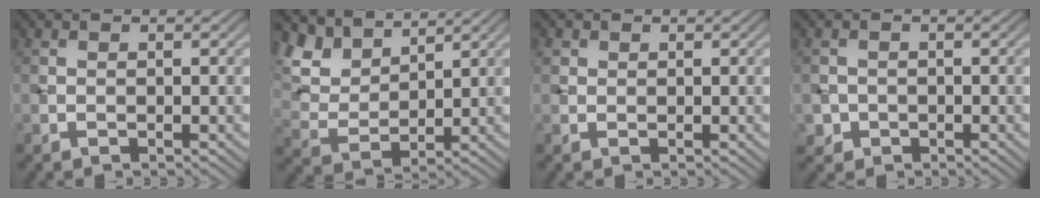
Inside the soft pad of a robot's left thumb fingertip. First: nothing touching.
{"total": 8.2, "force": [6.6, 3.5, 3.5], "torque": [-0.100, 0.009, 0.126]}
{"total": 1.1, "force": [0.6, 0.9, 0.3], "torque": [-0.005, 0.001, 0.011]}
{"total": 1.7, "force": [-0.7, 1.6, 0.2], "torque": [0.003, -0.006, -0.015]}